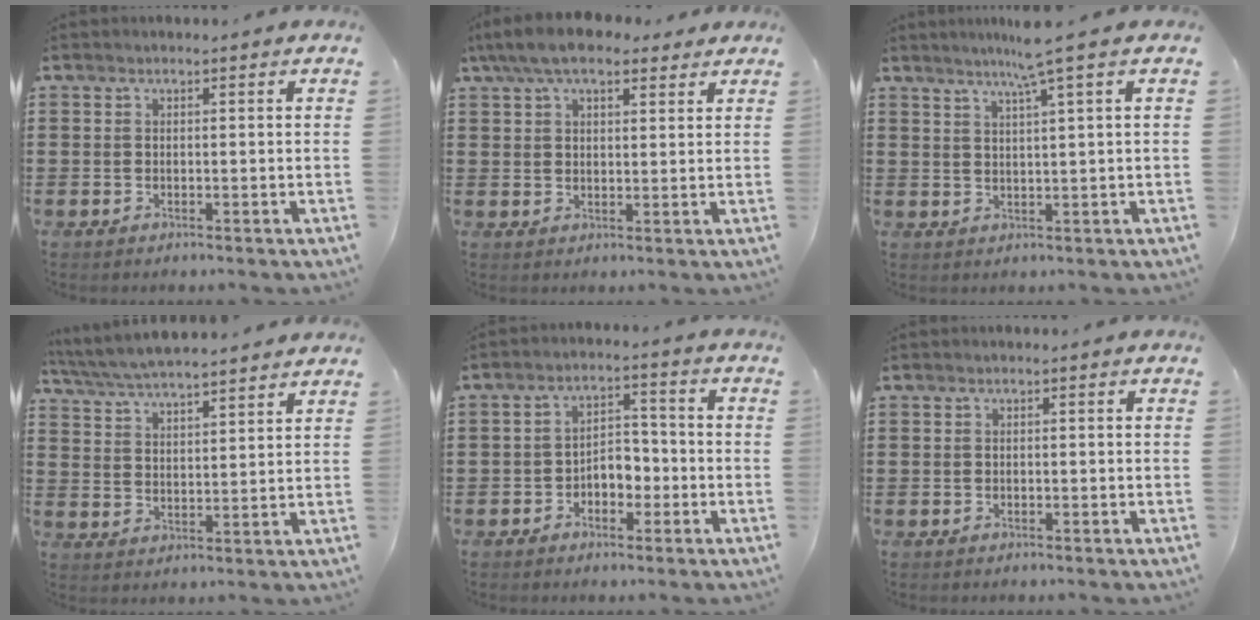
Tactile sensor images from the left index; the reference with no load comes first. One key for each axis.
{"total": 7.4, "fx": 5.5, "fy": 2.7, "fz": 4.2, "tx": -0.096, "ty": 0.000, "tz": 0.102}
{"total": 4.8, "fx": 2.8, "fy": -0.8, "fz": 3.8, "tx": -0.077, "ty": 0.002, "tz": 0.046}
{"total": 5.5, "fx": 5.3, "fy": 0.2, "fz": 1.5, "tx": -0.050, "ty": -0.024, "tz": 0.093}
{"total": 3.8, "fx": -2.1, "fy": 2.4, "fz": 2.1, "tx": -0.043, "ty": 0.011, "tz": -0.045}
{"total": 0.0}